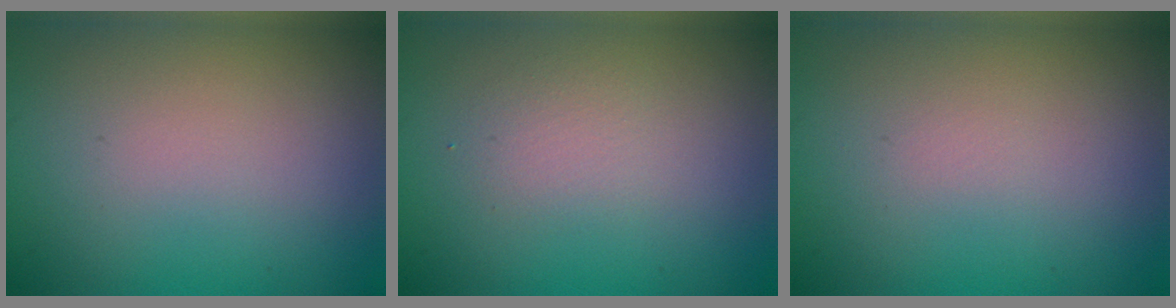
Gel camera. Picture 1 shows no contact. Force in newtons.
{"total": 1.5, "press": 1.5, "slide": 0.1}
{"total": 0.0}